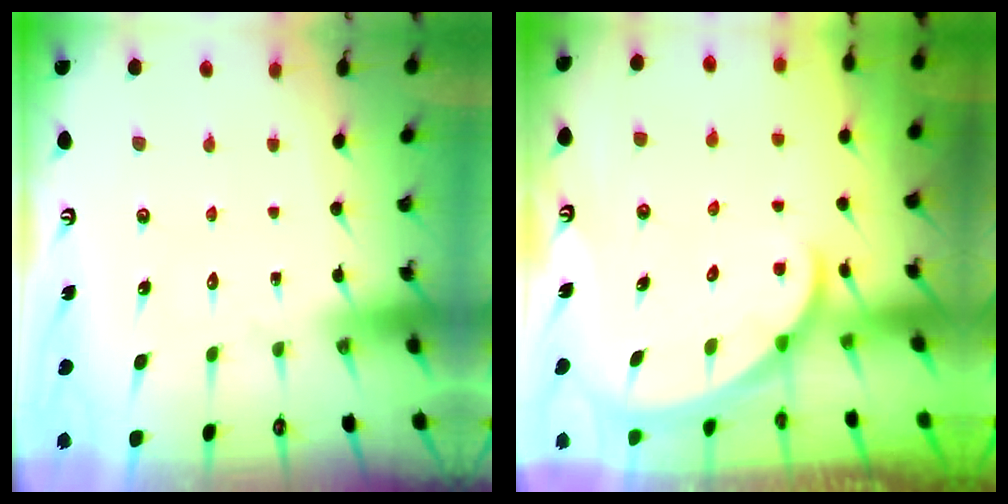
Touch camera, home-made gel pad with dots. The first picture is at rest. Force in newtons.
{"total": 2.1, "press": 2.1, "slide": 0.0}